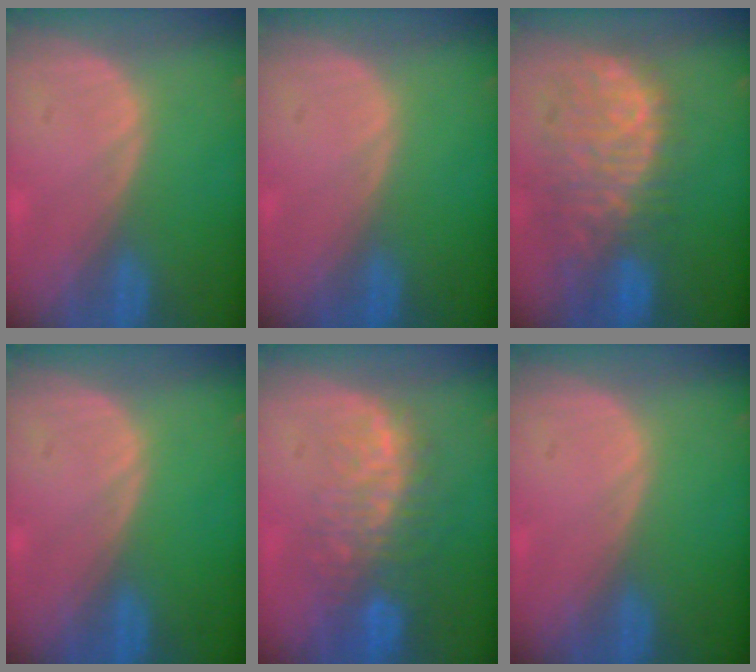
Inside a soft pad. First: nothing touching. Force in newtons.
{"total": 0.0}
{"total": 11.3, "press": 9.6, "slide": 5.8}
{"total": 0.0}
{"total": 10.1, "press": 8.6, "slide": 5.3}
{"total": 0.0}